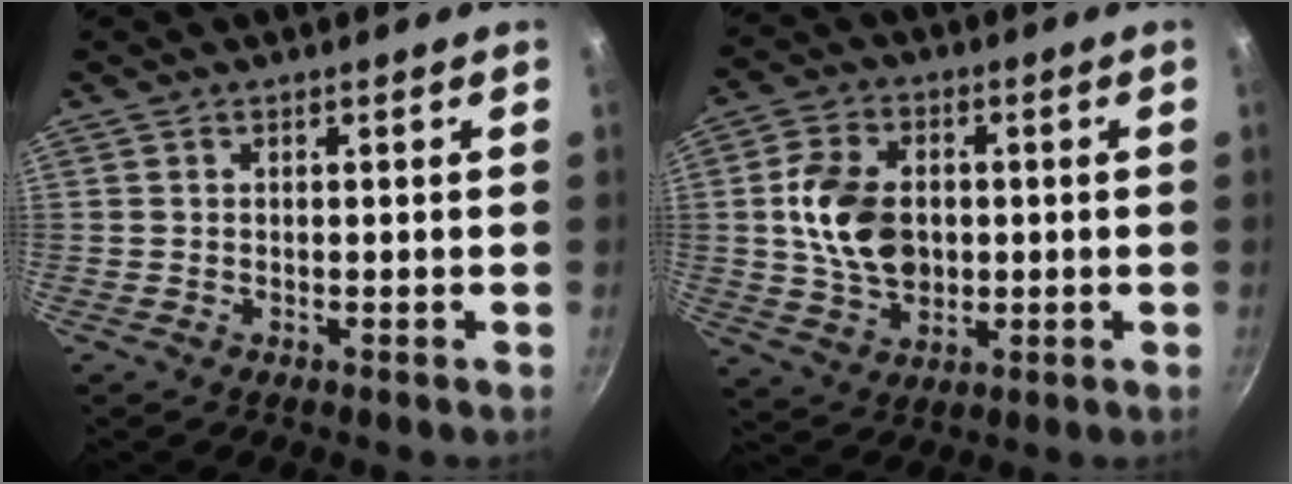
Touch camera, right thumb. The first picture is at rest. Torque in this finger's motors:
{"motor_torque": [-0.12, 0.63, 0.91, 0.69, 0.25]}